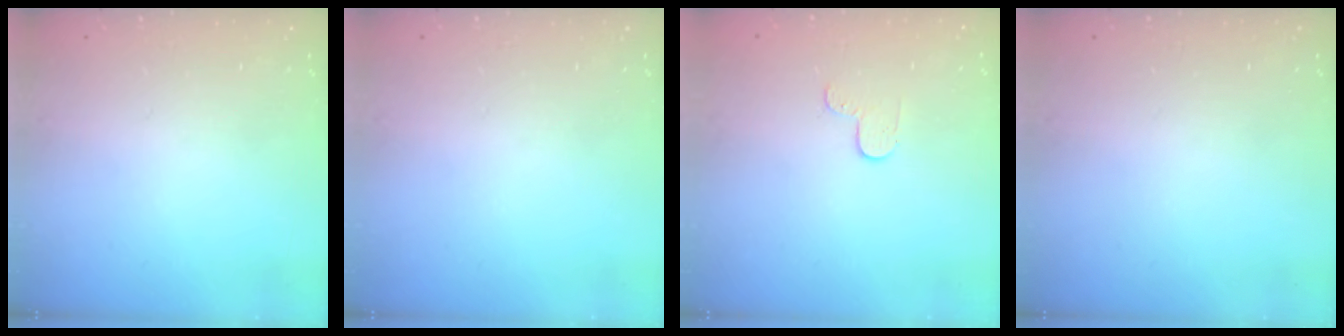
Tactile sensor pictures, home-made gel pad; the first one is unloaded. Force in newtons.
{"total": 0.0}
{"total": 3.7, "press": 3.6, "slide": 0.3}
{"total": 0.0}